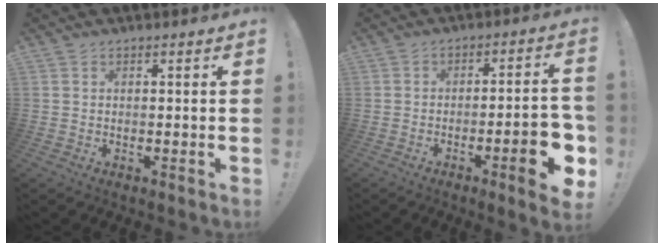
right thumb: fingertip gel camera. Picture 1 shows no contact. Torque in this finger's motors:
{"motor_torque": [2.01, 1.89, 1.02, -1.34, 0.16]}